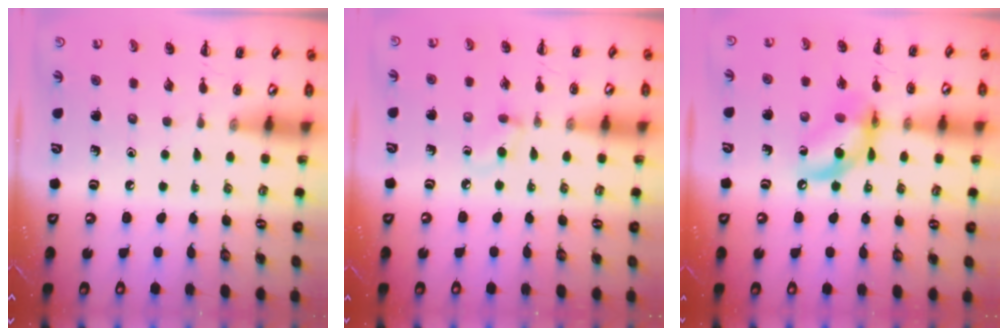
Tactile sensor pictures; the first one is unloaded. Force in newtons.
{"total": 3.9, "press": 3.6, "slide": 1.4}
{"total": 12.1, "press": 11.8, "slide": 2.8}